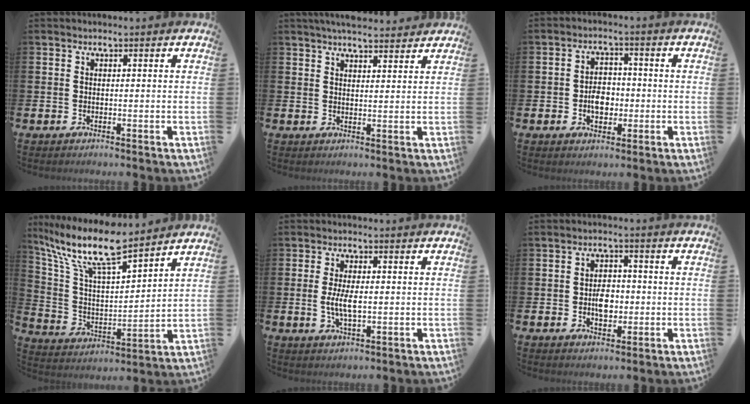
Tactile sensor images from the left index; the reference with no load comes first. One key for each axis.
{"total": 4.3, "fx": 4.2, "fy": 0.7, "fz": 1.0, "tx": -0.015, "ty": -0.020, "tz": 0.074}
{"total": 3.8, "fx": -0.7, "fy": 2.8, "fz": 2.5, "tx": -0.029, "ty": -0.002, "tz": -0.021}
{"total": 11.7, "fx": 9.9, "fy": 1.9, "fz": 5.9, "tx": -0.152, "ty": -0.053, "tz": 0.170}
{"total": 4.4, "fx": 0.0, "fy": 1.9, "fz": 4.0, "tx": -0.075, "ty": -0.001, "tz": -0.006}
{"total": 4.0, "fx": -0.4, "fy": 2.7, "fz": 3.0, "tx": -0.035, "ty": -0.002, "tz": -0.015}